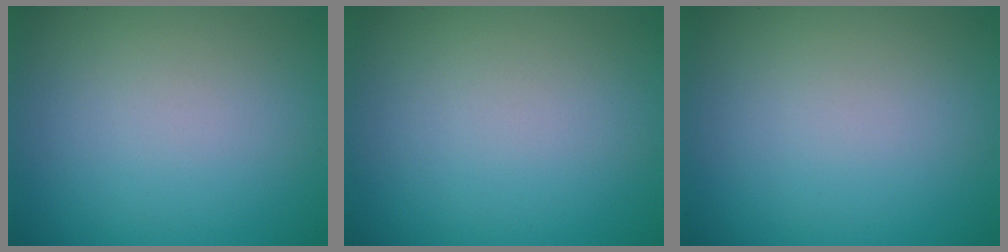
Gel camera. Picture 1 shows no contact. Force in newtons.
{"total": 0.0}
{"total": 0.0}